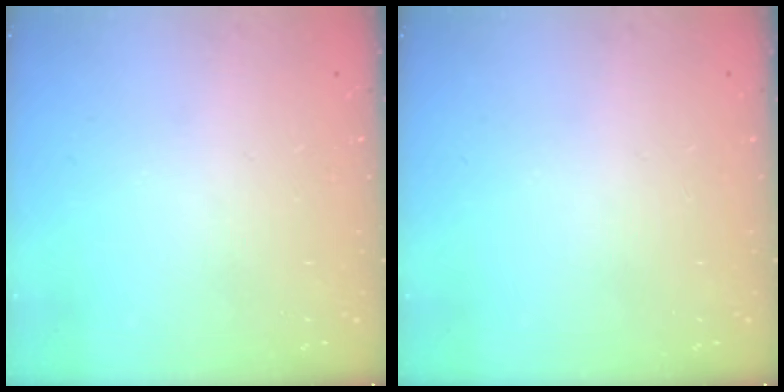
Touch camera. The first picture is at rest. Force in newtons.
{"total": 0.0}